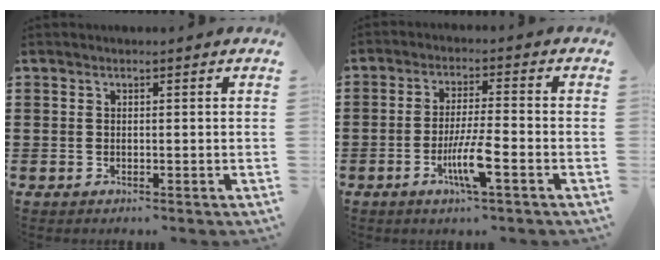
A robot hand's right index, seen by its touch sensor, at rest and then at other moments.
{"total": 6.8, "force": [-2.7, 0.7, 6.1], "torque": [-0.127, -0.016, -0.053]}